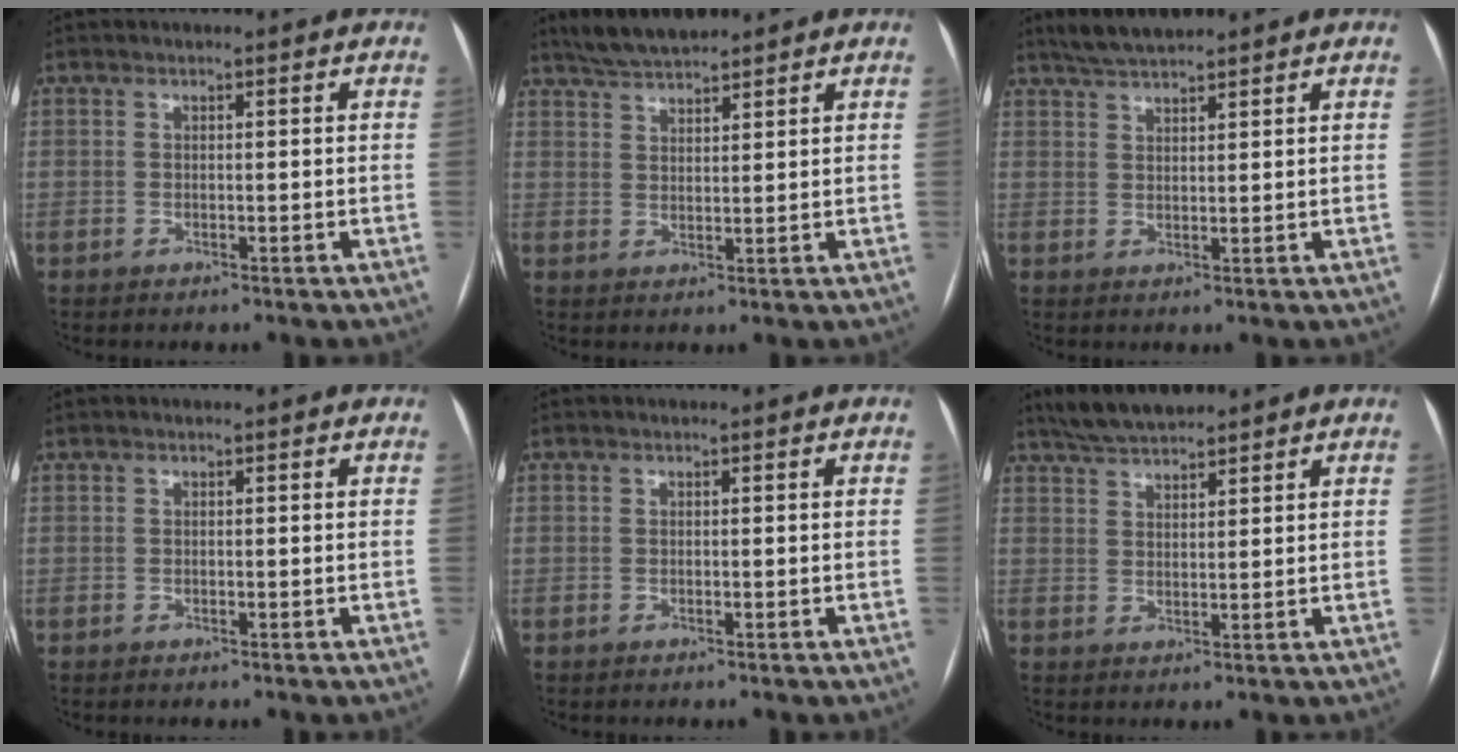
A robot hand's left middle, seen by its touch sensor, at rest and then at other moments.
{"total": 5.8, "force": [5.3, 0.6, 2.3], "torque": [-0.052, 0.016, 0.101]}
{"total": 4.6, "force": [4.2, 0.3, 2.0], "torque": [-0.045, 0.015, 0.081]}
{"total": 0.0}
{"total": 0.0}
{"total": 5.9, "force": [5.4, 0.7, 2.4], "torque": [-0.053, 0.016, 0.101]}